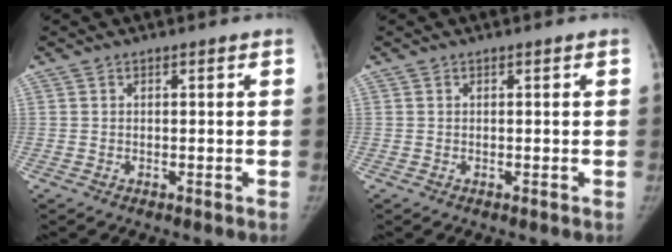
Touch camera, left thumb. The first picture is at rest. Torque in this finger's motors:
{"motor_torque": [0.00, 0.00, 0.09, 0.06, 0.00]}